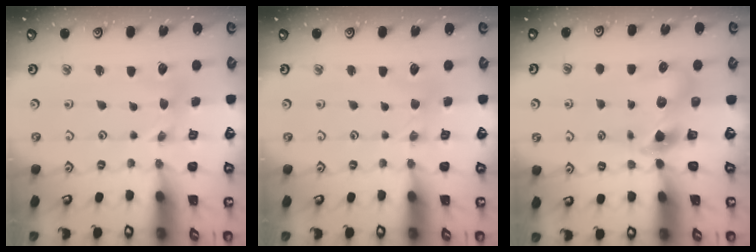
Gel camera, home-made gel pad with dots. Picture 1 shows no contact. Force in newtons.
{"total": 0.9, "press": 0.8, "slide": 0.2}
{"total": 7.5, "press": 7.5, "slide": 0.7}